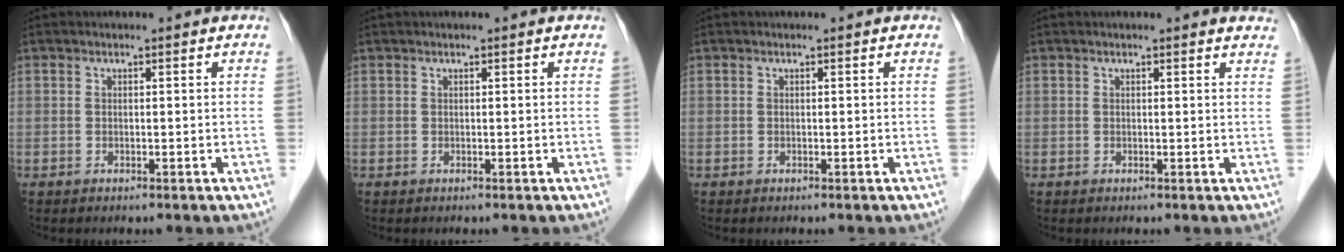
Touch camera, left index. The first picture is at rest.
{"total": 0.0}
{"total": 0.0}
{"total": 2.6, "force": [2.6, 0.3, 0.6], "torque": [-0.008, -0.005, 0.011]}